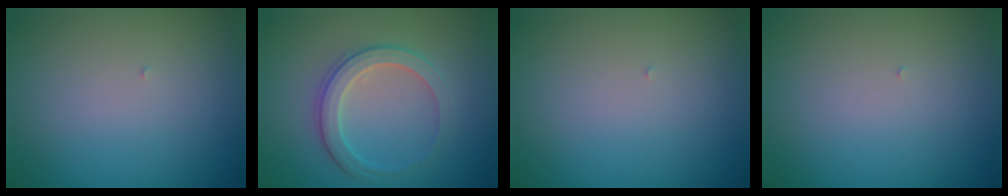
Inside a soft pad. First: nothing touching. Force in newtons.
{"total": 3.1, "press": 2.9, "slide": 1.1}
{"total": 0.0}
{"total": 0.0}